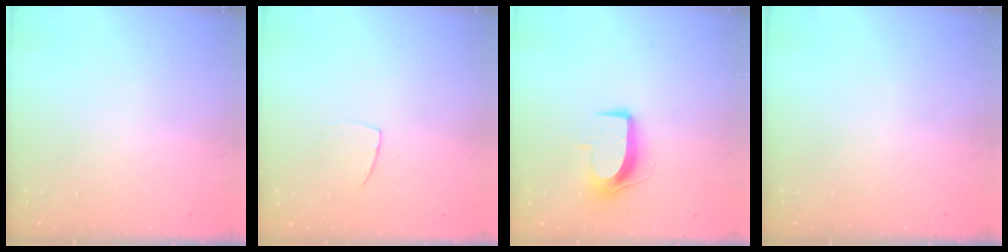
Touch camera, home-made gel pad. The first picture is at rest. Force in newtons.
{"total": 4.0, "press": 4.0, "slide": 0.3}
{"total": 9.5, "press": 9.5, "slide": 0.3}
{"total": 0.0}